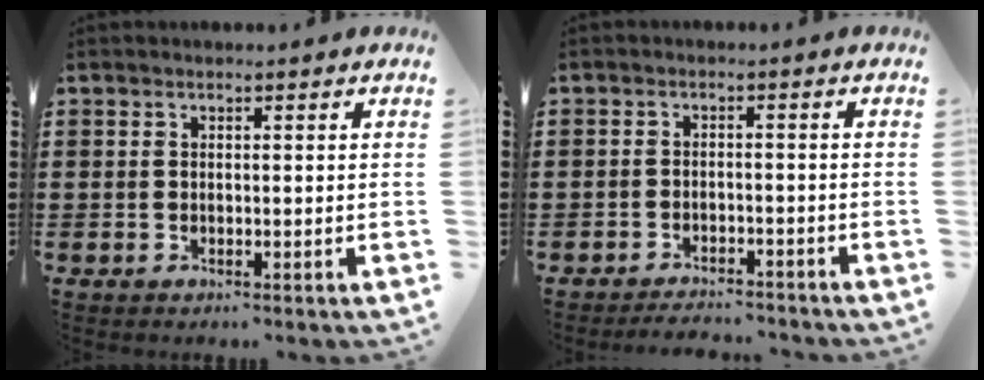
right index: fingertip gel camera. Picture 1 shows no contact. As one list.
[{"total": 2.9, "force": [-2.8, 0.2, -0.2], "torque": [-0.004, 0.003, -0.063]}]